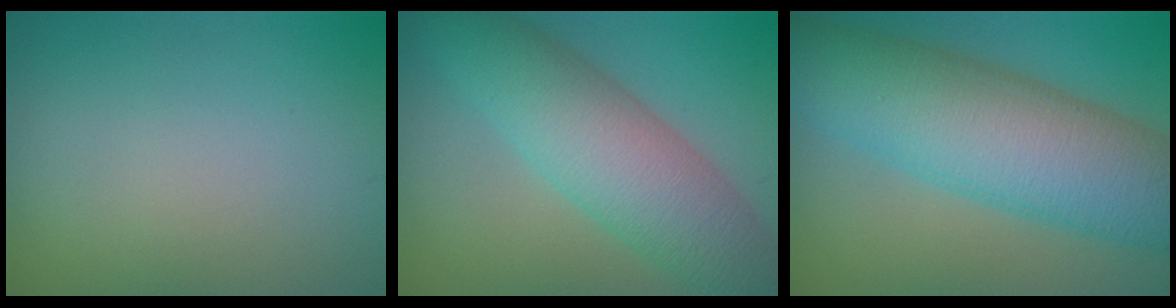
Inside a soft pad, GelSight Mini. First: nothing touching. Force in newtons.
{"total": 8.4, "press": 8.4, "slide": 0.3}
{"total": 12.3, "press": 12.3, "slide": 0.2}